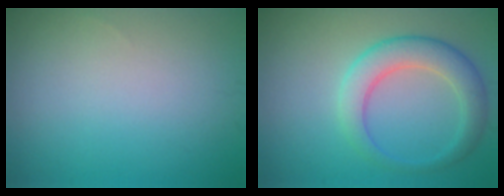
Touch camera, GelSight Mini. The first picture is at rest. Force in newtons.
{"total": 4.3, "press": 4.3, "slide": 0.2}